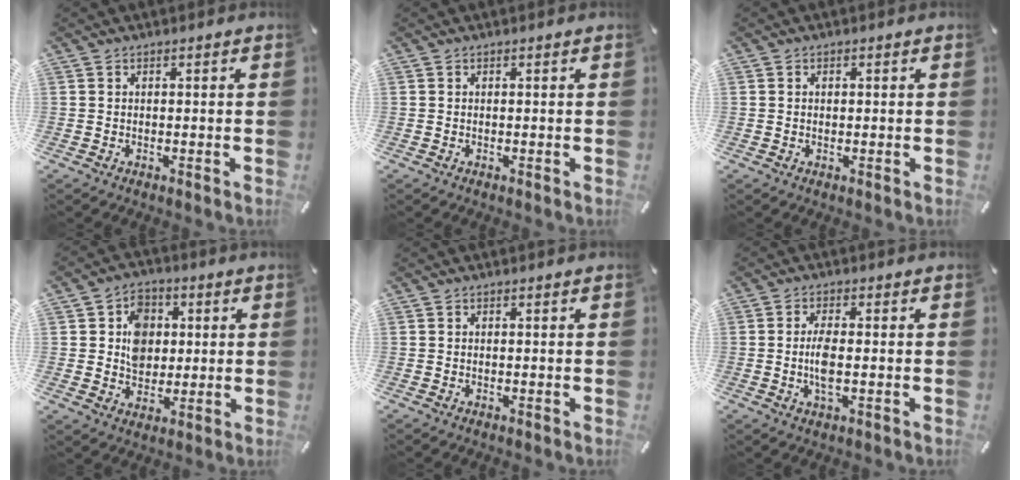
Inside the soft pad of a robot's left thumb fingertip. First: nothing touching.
{"total": 0.0}
{"total": 0.7, "force": [0.1, 0.5, 0.4], "torque": [-0.009, 0.002, 0.001]}
{"total": 8.3, "force": [1.0, 7.1, 4.1], "torque": [-0.062, 0.008, 0.017]}
{"total": 0.0}
{"total": 5.1, "force": [-0.5, 1.7, 4.8], "torque": [-0.108, -0.006, -0.015]}